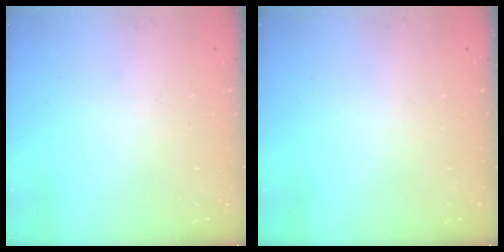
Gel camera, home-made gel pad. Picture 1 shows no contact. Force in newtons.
{"total": 0.0}